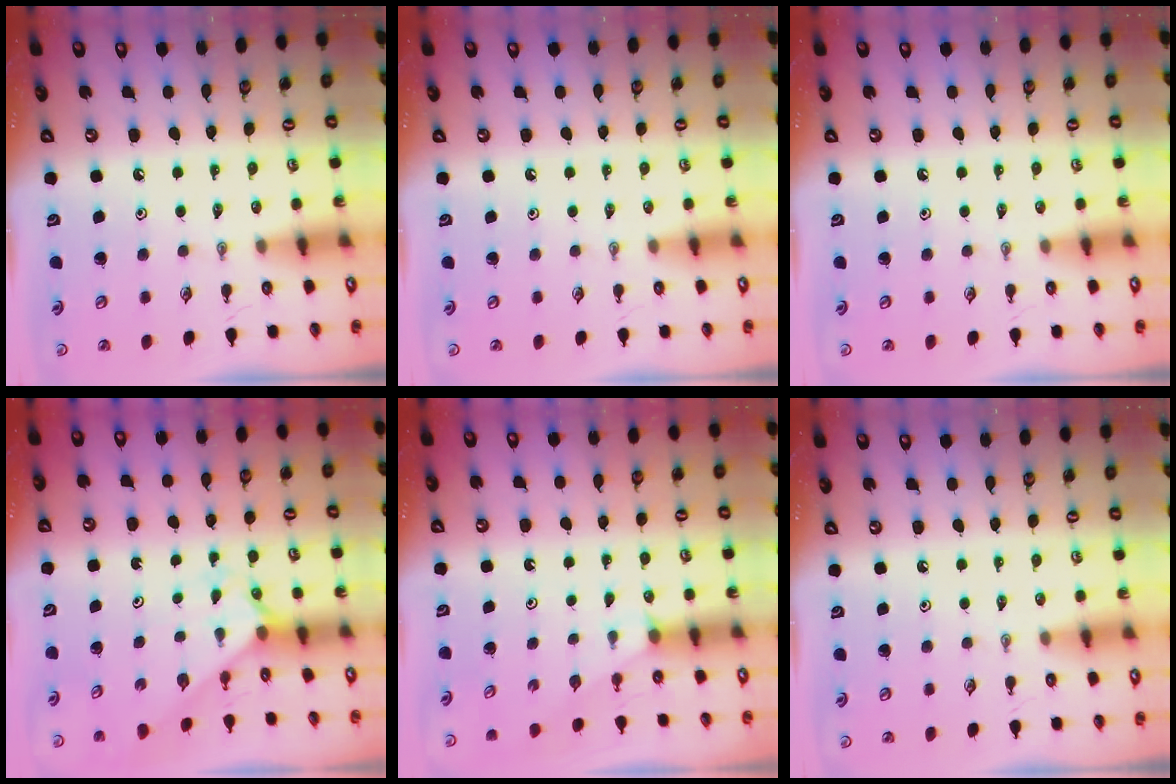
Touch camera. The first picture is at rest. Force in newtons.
{"total": 0.0}
{"total": 0.0}
{"total": 2.0, "press": 2.0, "slide": 0.2}
{"total": 1.8, "press": 1.8, "slide": 0.2}
{"total": 0.0}